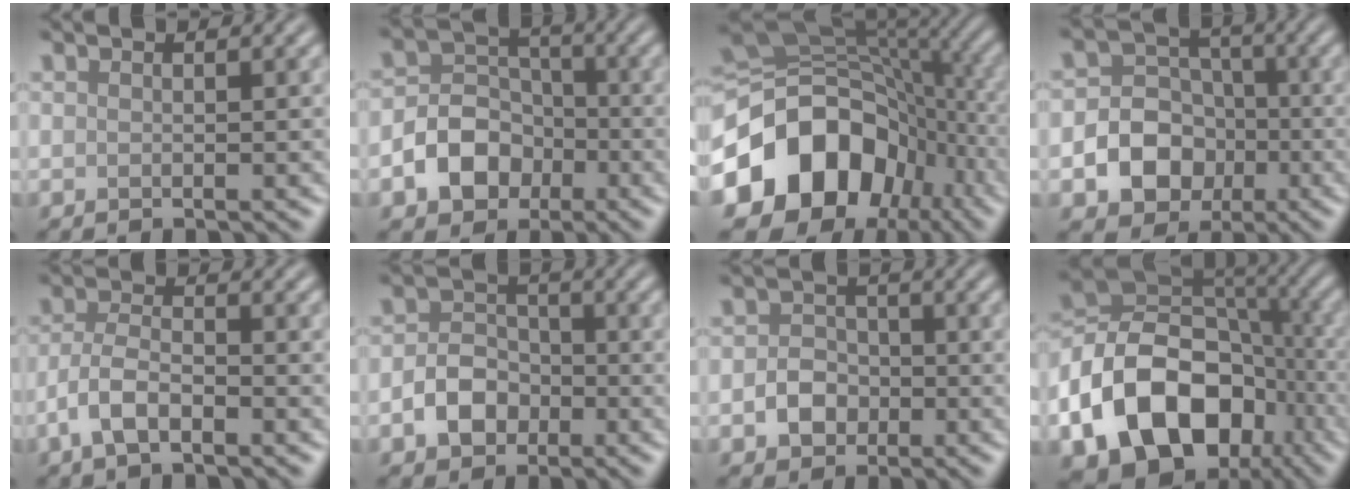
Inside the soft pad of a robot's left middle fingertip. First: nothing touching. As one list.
[{"total": 5.6, "force": [-2.1, 4.5, 2.7], "torque": [-0.027, 0.000, -0.053]}, {"total": 15.5, "force": [-5.4, 12.0, 8.2], "torque": [-0.157, -0.010, -0.106]}, {"total": 7.6, "force": [-2.3, 6.6, 3.0], "torque": [-0.031, 0.005, -0.061]}, {"total": 3.4, "force": [-1.6, 1.5, 2.6], "torque": [-0.054, 0.002, -0.037]}, {"total": 3.6, "force": [-1.4, 2.8, 1.8], "torque": [-0.027, 0.005, -0.028]}, {"total": 2.8, "force": [-0.9, 2.4, 1.2], "torque": [-0.016, 0.001, -0.019]}, {"total": 17.7, "force": [-7.1, 13.1, 9.5], "torque": [-0.188, -0.005, -0.117]}]